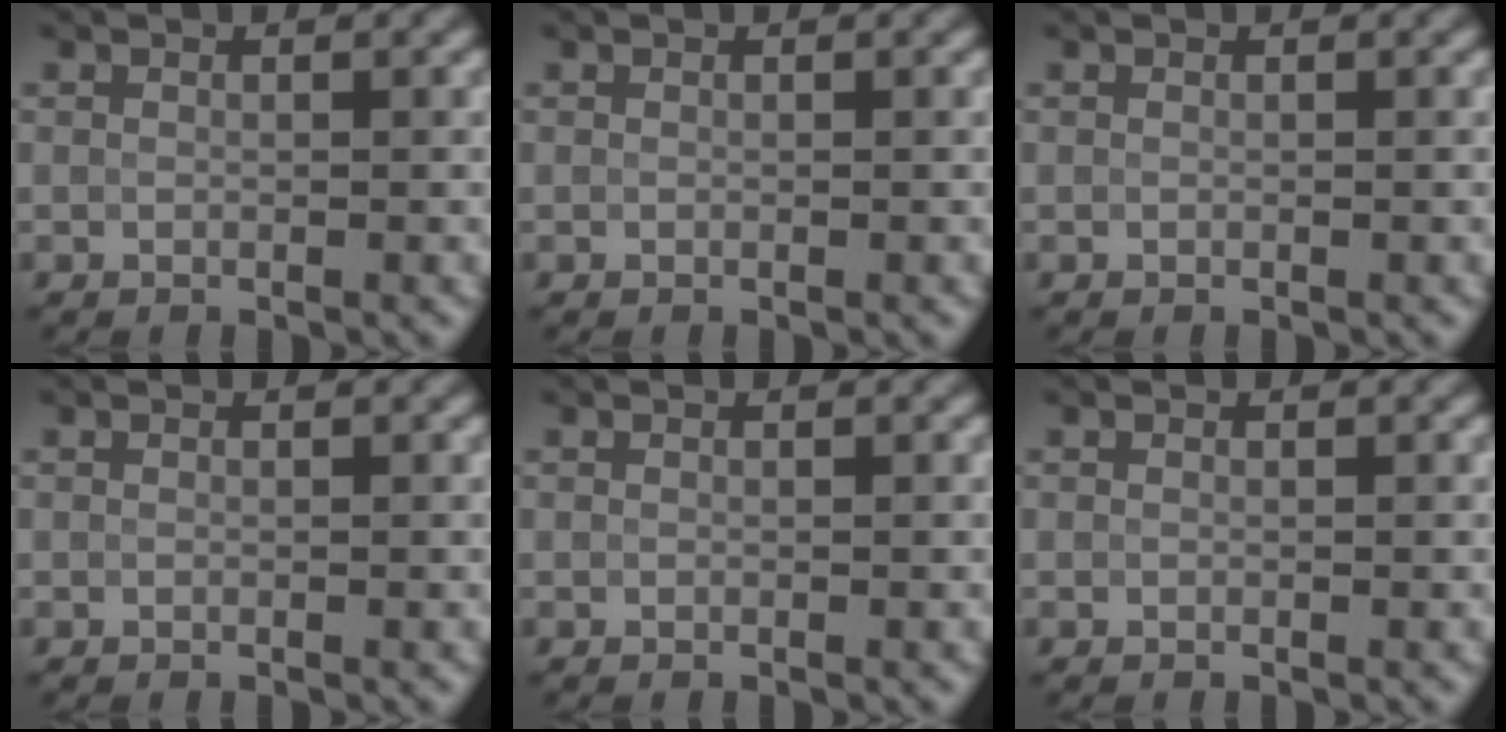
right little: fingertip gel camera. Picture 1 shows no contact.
{"total": 0.0}
{"total": 0.0}
{"total": 0.0}
{"total": 0.0}
{"total": 0.0}